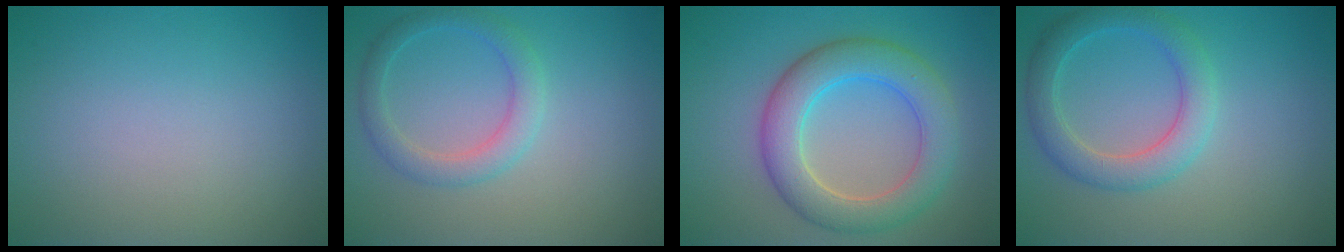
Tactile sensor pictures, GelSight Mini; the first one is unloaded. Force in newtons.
{"total": 2.7, "press": 2.7, "slide": 0.2}
{"total": 6.2, "press": 6.2, "slide": 0.5}
{"total": 3.9, "press": 3.9, "slide": 0.1}